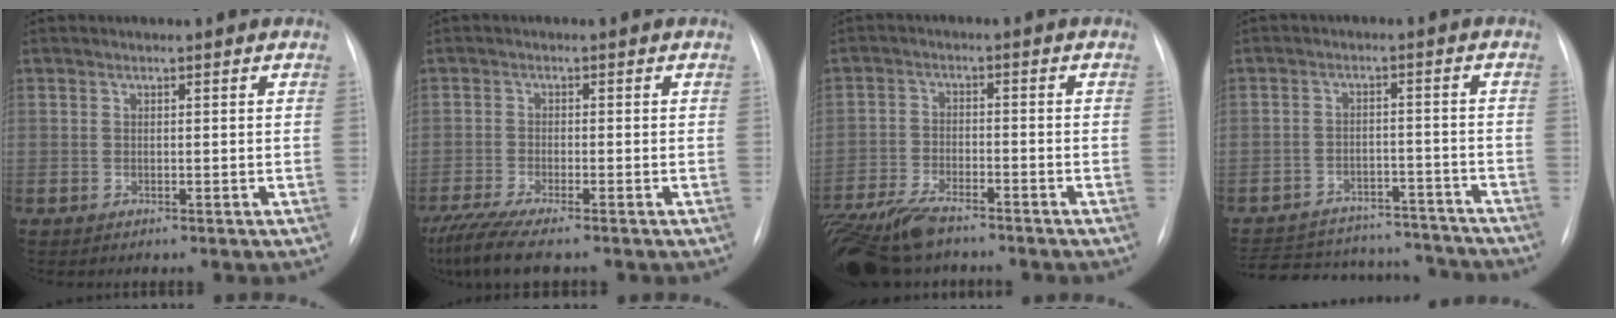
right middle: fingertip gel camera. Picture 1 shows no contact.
{"total": 6.9, "force": [-5.5, 0.3, 4.2], "torque": [-0.081, -0.021, -0.096]}
{"total": 12.9, "force": [-10.5, 3.5, 6.7], "torque": [-0.134, -0.026, -0.178]}
{"total": 20.0, "force": [-18.4, 5.6, 5.3], "torque": [-0.120, 0.007, -0.247]}